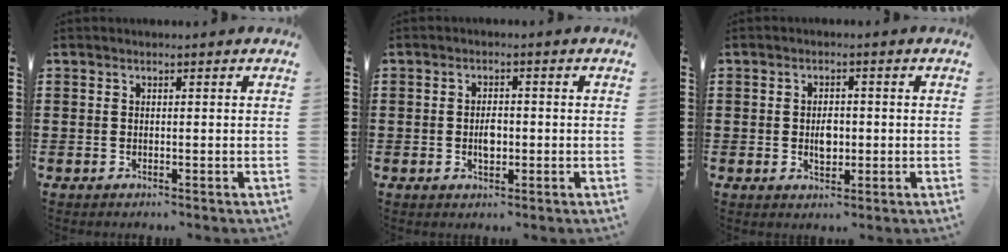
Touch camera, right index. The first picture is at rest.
{"total": 2.8, "force": [-0.4, 1.4, 2.4], "torque": [-0.046, 0.002, -0.007]}
{"total": 3.1, "force": [-0.3, 1.8, 2.5], "torque": [-0.042, 0.000, -0.006]}